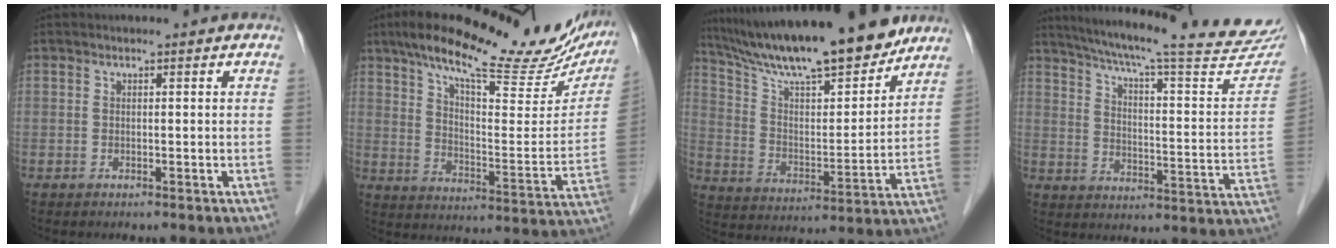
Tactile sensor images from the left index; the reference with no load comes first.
{"total": 26.6, "force": [20.4, 6.6, 15.7], "torque": [-0.237, 0.016, 0.276]}
{"total": 20.5, "force": [17.7, 2.4, 10.1], "torque": [-0.173, 0.000, 0.289]}
{"total": 28.0, "force": [24.8, 2.0, 12.9], "torque": [-0.198, -0.056, 0.313]}